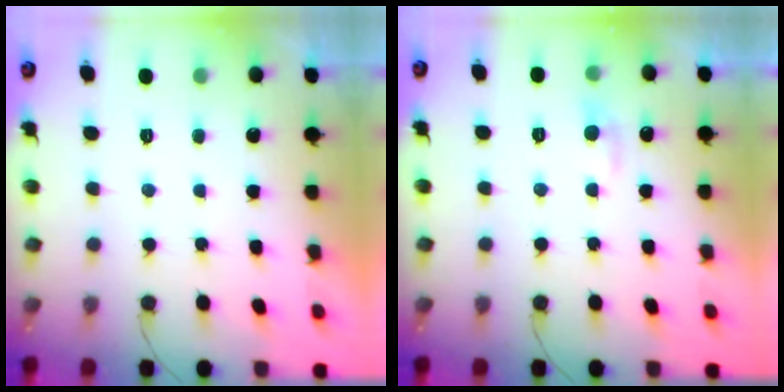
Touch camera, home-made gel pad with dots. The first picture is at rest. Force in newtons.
{"total": 4.8, "press": 4.7, "slide": 0.6}